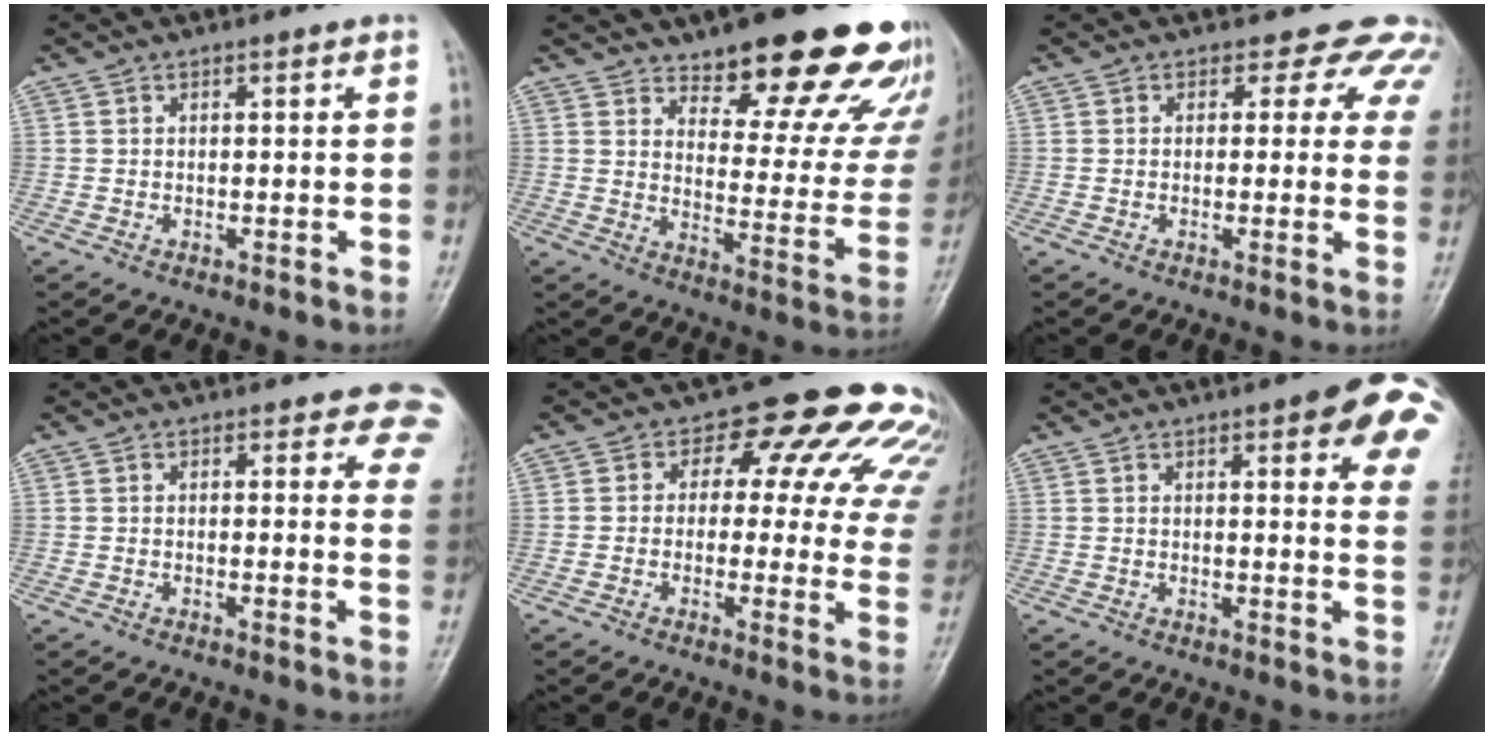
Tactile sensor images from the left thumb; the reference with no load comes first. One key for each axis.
{"total": 23.0, "fx": 17.6, "fy": 7.5, "fz": 12.7, "tx": -0.118, "ty": -0.111, "tz": 0.223}
{"total": 7.6, "fx": 5.4, "fy": 4.8, "fz": 2.2, "tx": 0.022, "ty": -0.015, "tz": 0.032}
{"total": 7.1, "fx": 5.4, "fy": 3.1, "fz": 3.4, "tx": 0.005, "ty": -0.020, "tz": 0.035}
{"total": 17.0, "fx": 9.0, "fy": 9.6, "fz": 10.7, "tx": -0.077, "ty": -0.017, "tz": 0.082}
{"total": 14.7, "fx": 6.9, "fy": 4.2, "fz": 12.3, "tx": -0.117, "ty": -0.022, "tz": 0.068}